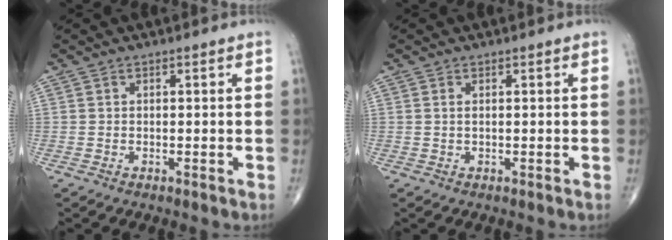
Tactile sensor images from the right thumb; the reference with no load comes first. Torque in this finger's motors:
{"motor_torque": [-0.20, 0.22, -0.36, -0.30, 0.03]}